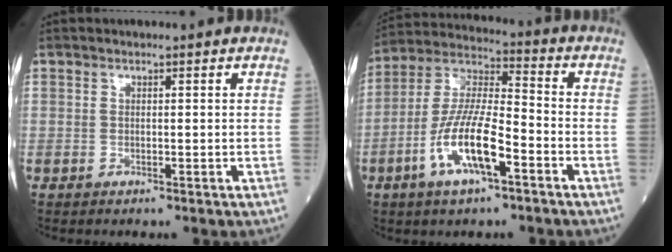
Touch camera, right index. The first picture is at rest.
{"total": 12.8, "force": [-5.2, 2.9, 11.3], "torque": [-0.230, 0.000, -0.098]}